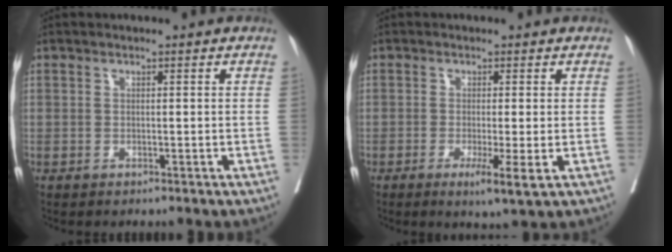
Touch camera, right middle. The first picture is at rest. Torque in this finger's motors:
{"motor_torque": [0.89, -1.11, 0.04, 0.04]}